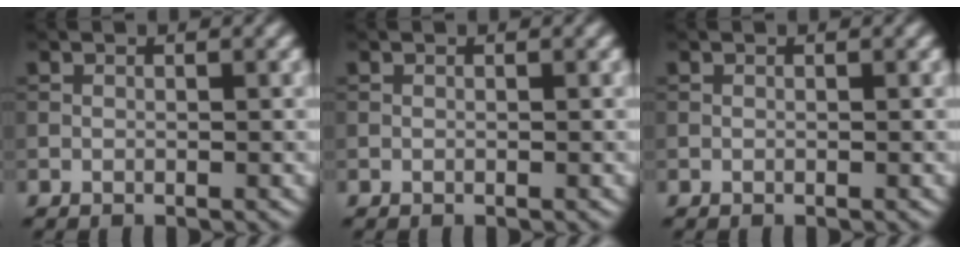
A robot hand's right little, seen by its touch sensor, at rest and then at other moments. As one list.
[{"total": 0.0}, {"total": 0.0}]